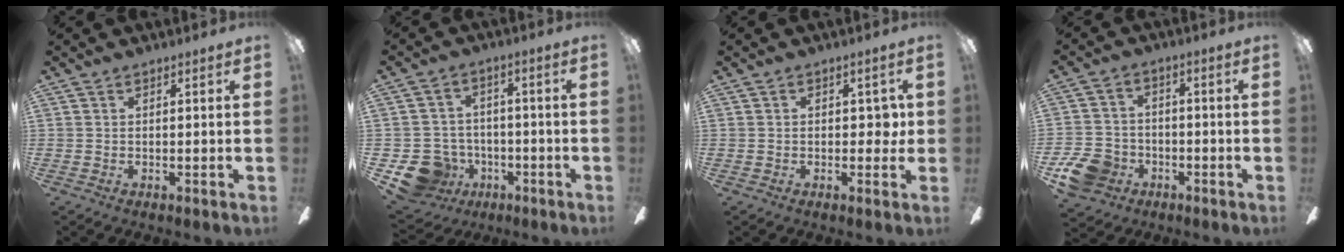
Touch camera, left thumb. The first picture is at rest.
{"total": 11.1, "force": [-5.2, 9.0, 3.8], "torque": [-0.093, 0.034, -0.085]}
{"total": 3.4, "force": [0.1, 2.3, 2.5], "torque": [-0.031, 0.004, -0.003]}
{"total": 10.1, "force": [-5.0, 7.8, 3.8], "torque": [-0.083, 0.039, -0.090]}